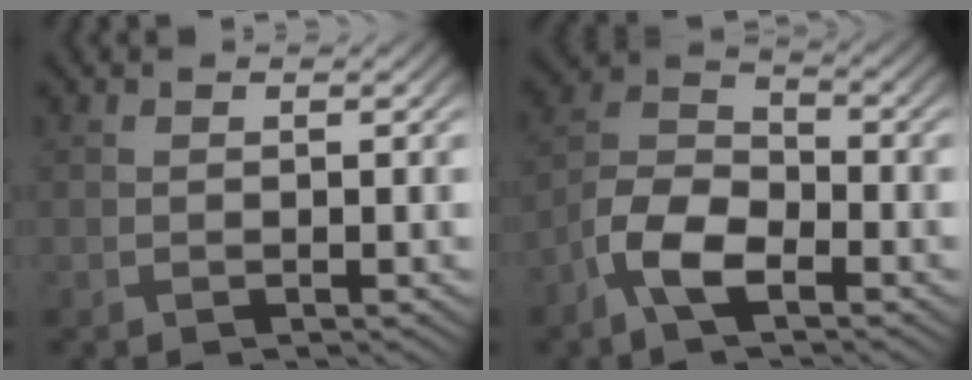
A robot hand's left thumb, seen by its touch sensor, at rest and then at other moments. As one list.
[{"total": 7.8, "force": [-4.3, 3.7, 5.3], "torque": [-0.108, 0.004, -0.103]}]